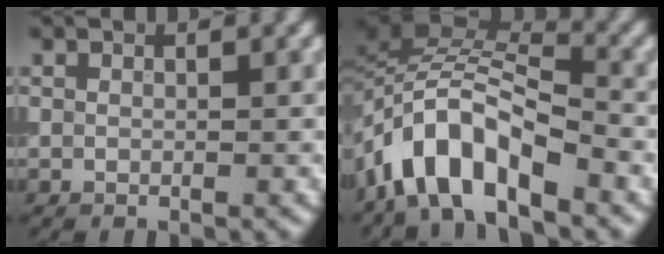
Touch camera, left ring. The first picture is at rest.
{"total": 8.3, "force": [-4.9, 3.3, 5.8], "torque": [-0.094, 0.012, -0.103]}